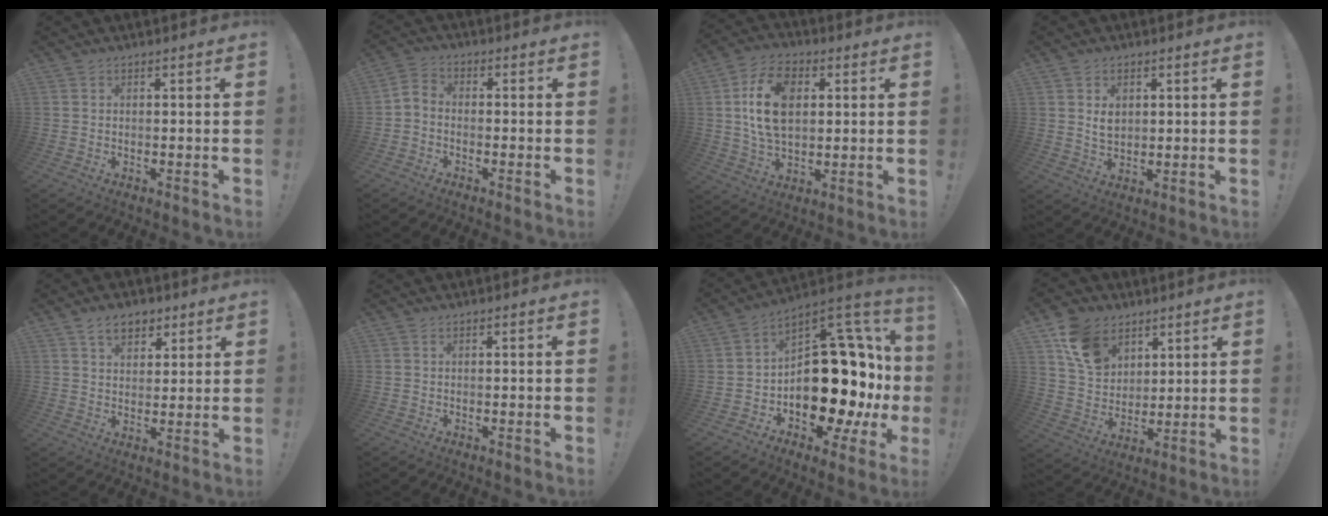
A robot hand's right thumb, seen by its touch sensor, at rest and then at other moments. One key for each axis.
{"total": 3.1, "fx": -2.3, "fy": 1.7, "fz": 1.2, "tx": -0.022, "ty": 0.008, "tz": -0.043}
{"total": 13.3, "fx": 2.6, "fy": 8.8, "fz": 9.7, "tx": -0.170, "ty": 0.005, "tz": 0.044}
{"total": 4.7, "fx": 1.6, "fy": 3.6, "fz": 2.6, "tx": -0.032, "ty": -0.005, "tz": 0.026}
{"total": 7.7, "fx": 4.6, "fy": 5.0, "fz": 3.7, "tx": -0.057, "ty": -0.013, "tz": 0.086}
{"total": 0.0}
{"total": 22.9, "fx": -3.3, "fy": 14.7, "fz": 17.3, "tx": -0.218, "ty": -0.006, "tz": -0.020}
{"total": 13.7, "fx": 7.7, "fy": 9.7, "fz": 5.8, "tx": -0.104, "ty": -0.032, "tz": 0.156}